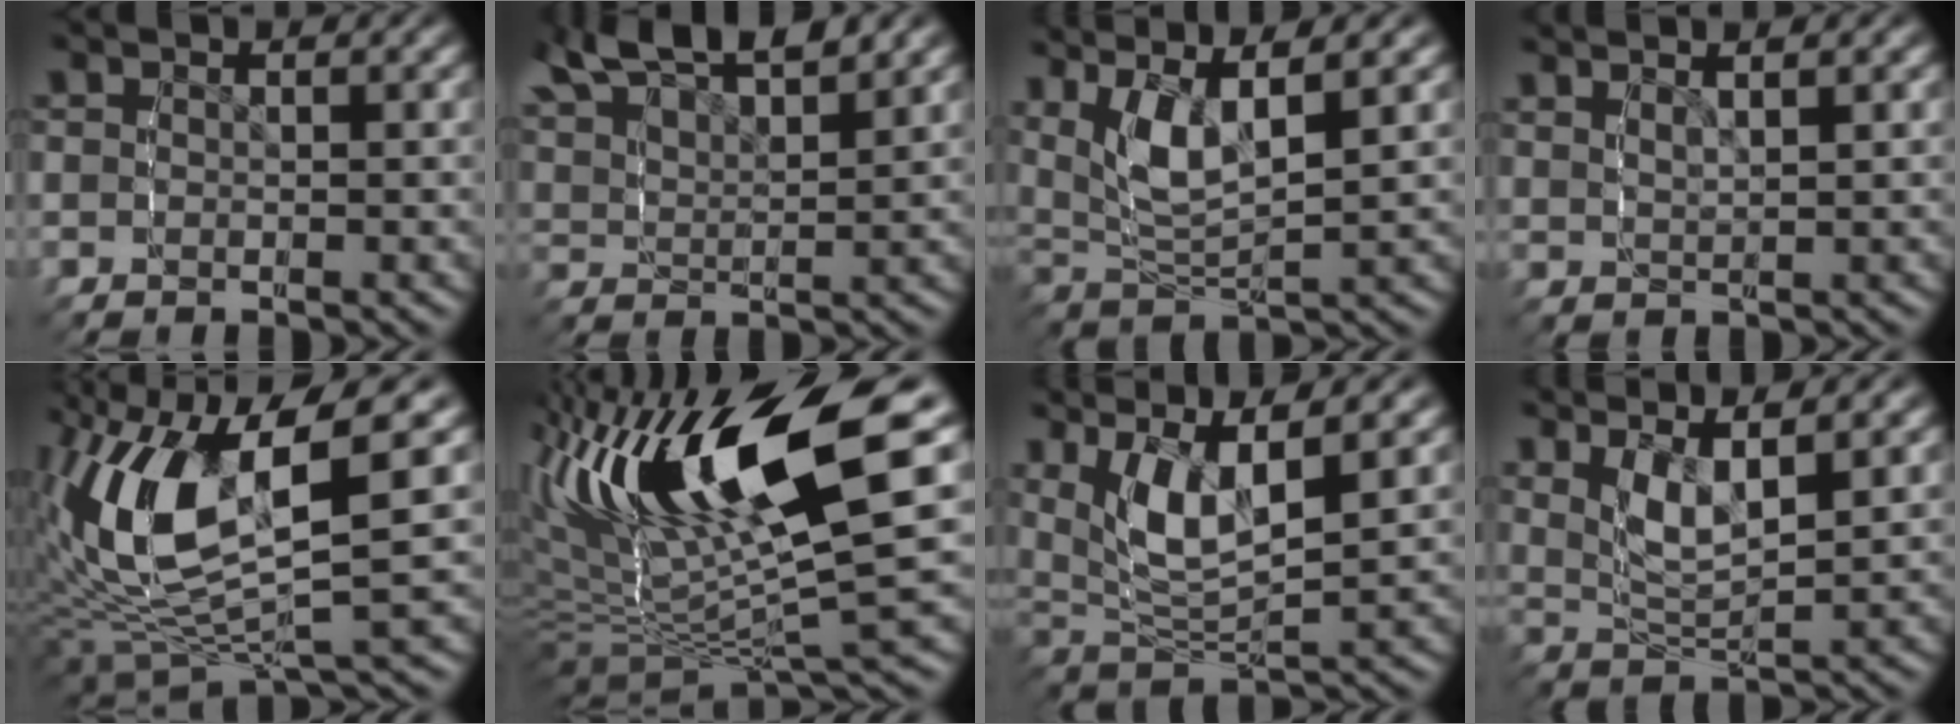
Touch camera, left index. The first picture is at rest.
{"total": 6.9, "force": [4.8, 3.6, 3.5], "torque": [-0.082, 0.009, 0.073]}
{"total": 7.7, "force": [2.2, 5.2, 5.3], "torque": [-0.139, -0.006, 0.039]}
{"total": 3.5, "force": [2.3, 1.6, 2.2], "torque": [-0.040, 0.004, 0.038]}
{"total": 12.0, "force": [0.1, 7.3, 9.5], "torque": [-0.224, -0.033, 0.019]}
{"total": 15.3, "force": [1.9, 8.5, 12.6], "torque": [-0.244, -0.001, 0.033]}
{"total": 8.7, "force": [2.5, 5.7, 6.1], "torque": [-0.148, -0.006, 0.044]}
{"total": 7.6, "force": [2.3, 5.1, 5.2], "torque": [-0.128, -0.010, 0.036]}